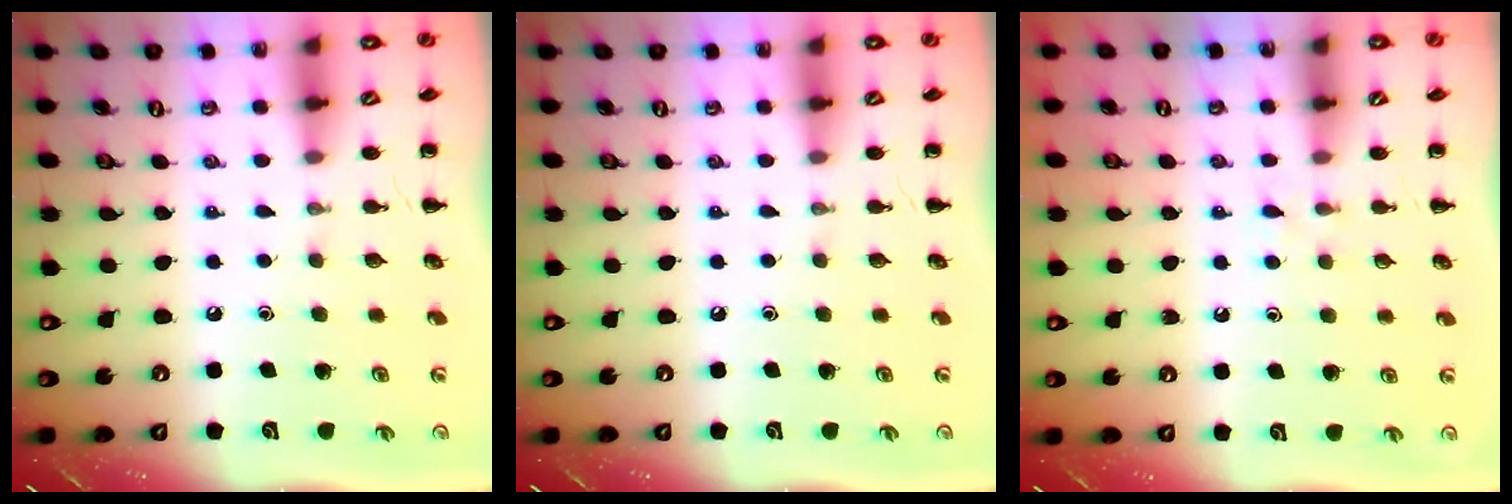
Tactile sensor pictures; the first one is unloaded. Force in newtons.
{"total": 0.0}
{"total": 3.0, "press": 2.8, "slide": 1.1}